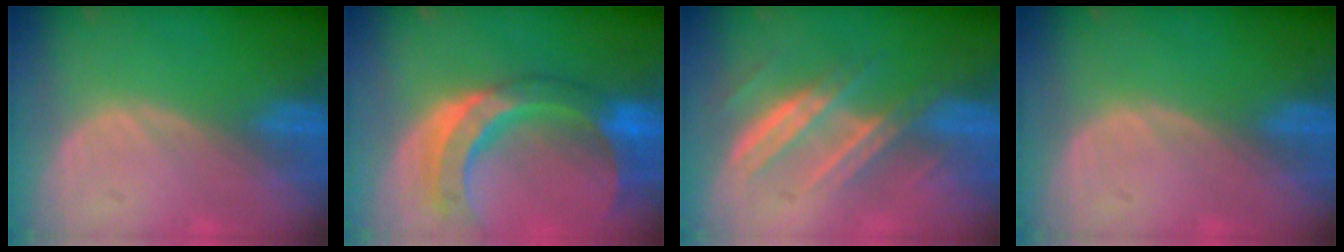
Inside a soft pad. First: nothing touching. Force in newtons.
{"total": 11.5, "press": 9.8, "slide": 6.1}
{"total": 7.7, "press": 6.9, "slide": 3.5}
{"total": 0.0}